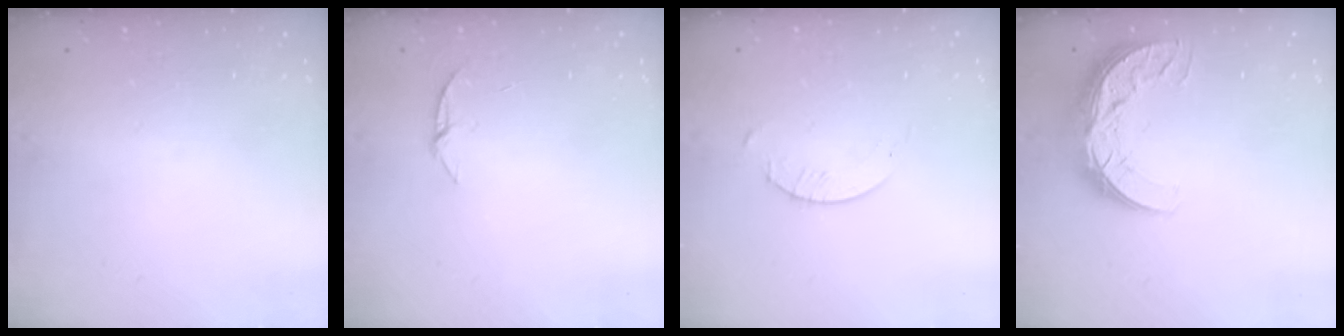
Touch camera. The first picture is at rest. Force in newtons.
{"total": 4.3, "press": 4.3, "slide": 0.4}
{"total": 2.1, "press": 2.1, "slide": 0.3}
{"total": 12.6, "press": 12.6, "slide": 0.8}